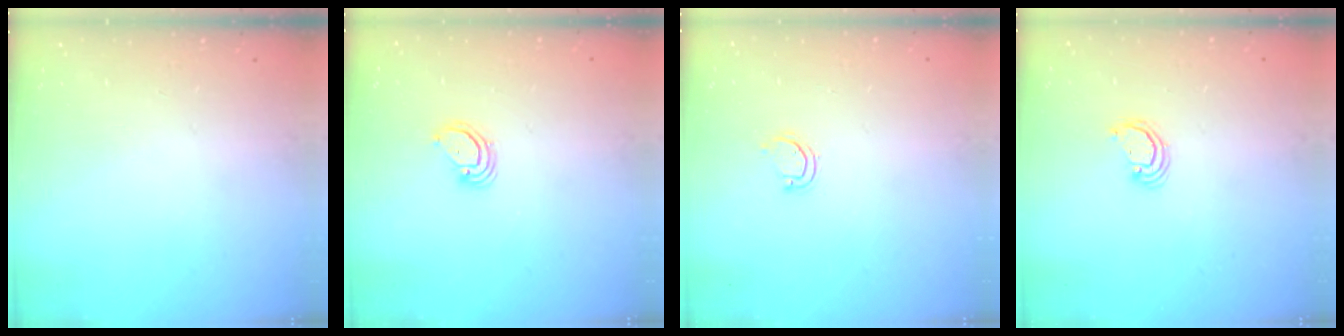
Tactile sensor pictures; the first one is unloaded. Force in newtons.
{"total": 2.9, "press": 2.9, "slide": 0.2}
{"total": 3.1, "press": 3.1, "slide": 0.2}
{"total": 2.4, "press": 2.4, "slide": 0.3}